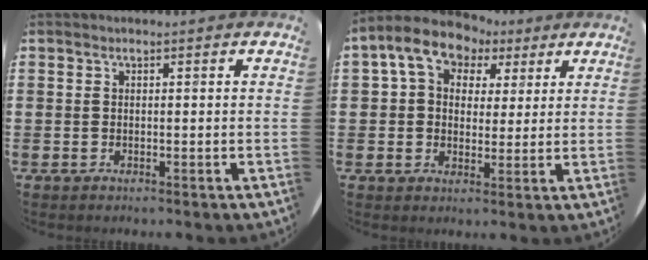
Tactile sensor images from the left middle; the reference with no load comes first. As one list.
[{"total": 7.7, "force": [5.0, 5.3, 2.6], "torque": [-0.070, 0.000, 0.092]}]